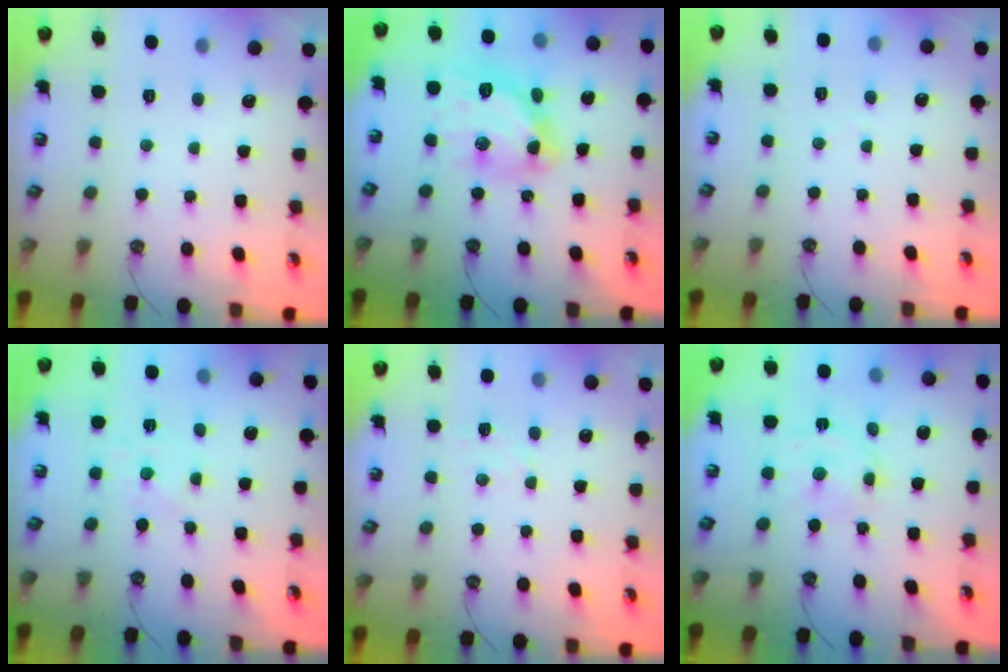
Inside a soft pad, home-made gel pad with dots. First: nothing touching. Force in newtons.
{"total": 13.9, "press": 13.9, "slide": 1.3}
{"total": 2.6, "press": 2.6, "slide": 0.4}
{"total": 1.1, "press": 1.1, "slide": 0.2}
{"total": 5.8, "press": 5.8, "slide": 0.8}
{"total": 5.5, "press": 5.4, "slide": 0.8}